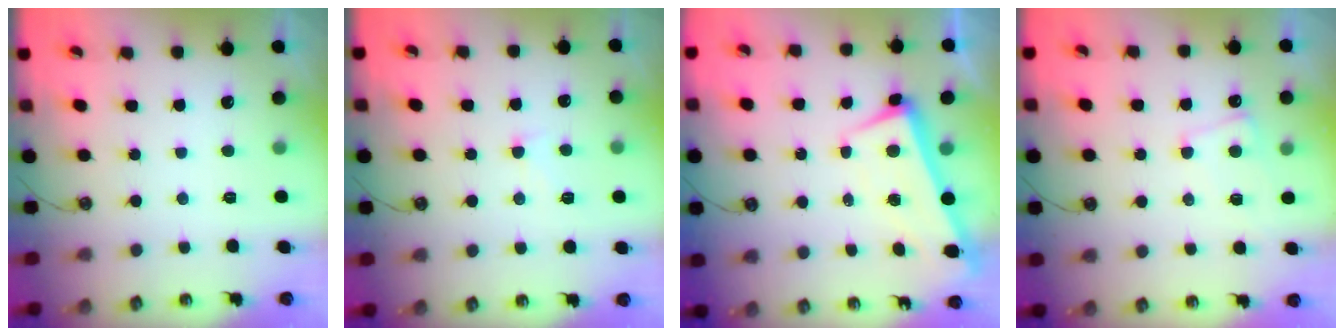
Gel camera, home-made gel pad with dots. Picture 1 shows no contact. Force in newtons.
{"total": 0.9, "press": 0.3, "slide": 0.8}
{"total": 1.8, "press": 0.9, "slide": 1.6}
{"total": 1.1, "press": 0.9, "slide": 0.5}